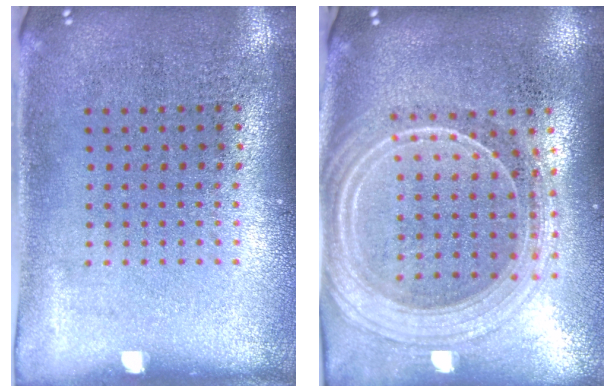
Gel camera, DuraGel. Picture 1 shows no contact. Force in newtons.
{"total": 2.5, "press": 2.1, "slide": 1.2}